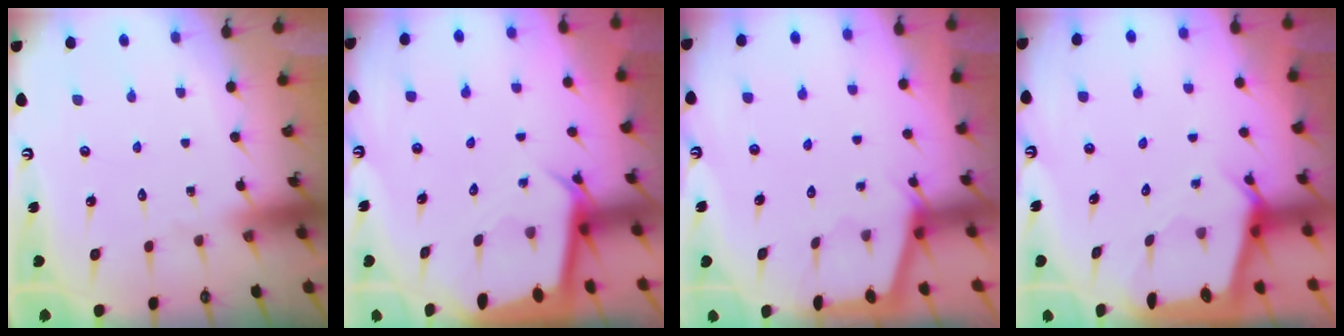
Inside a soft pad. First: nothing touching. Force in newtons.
{"total": 3.3, "press": 3.3, "slide": 0.2}
{"total": 2.1, "press": 2.1, "slide": 0.3}
{"total": 2.5, "press": 2.5, "slide": 0.2}